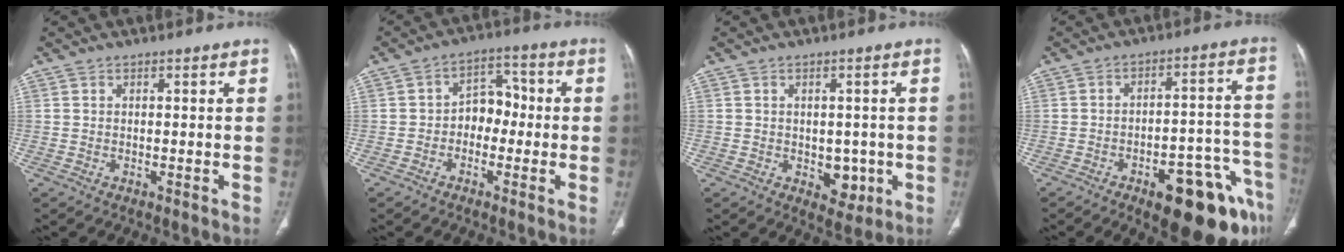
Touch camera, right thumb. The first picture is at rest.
{"total": 6.6, "force": [-1.1, 5.0, 4.1], "torque": [-0.028, 0.033, -0.032]}
{"total": 5.1, "force": [-1.1, 3.7, 3.3], "torque": [-0.013, -0.001, -0.004]}
{"total": 18.1, "force": [-10.5, 6.2, 13.4], "torque": [-0.106, 0.073, -0.135]}